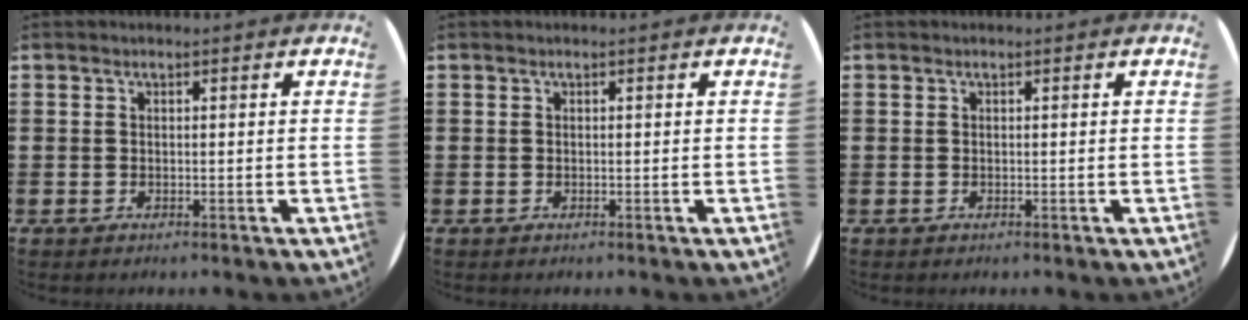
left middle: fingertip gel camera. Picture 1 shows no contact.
{"total": 0.0}
{"total": 0.0}